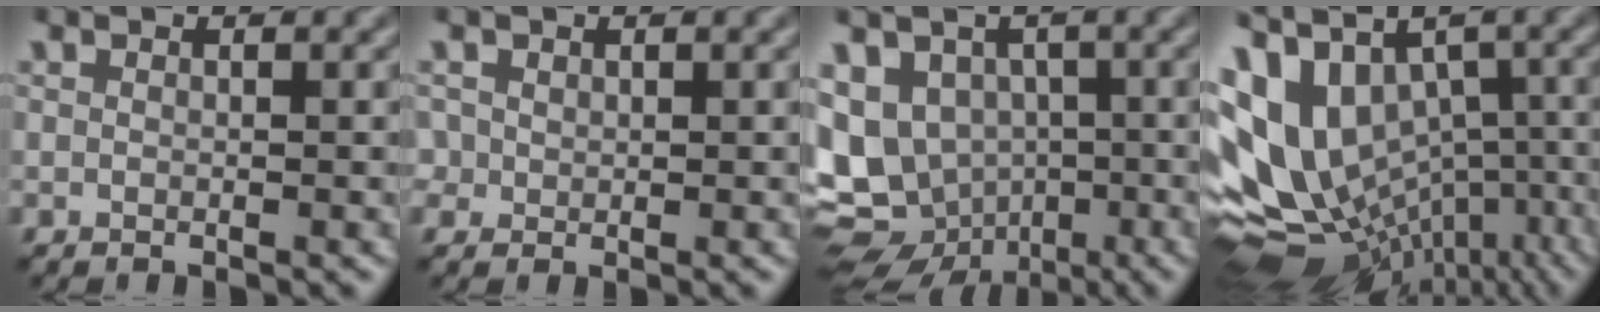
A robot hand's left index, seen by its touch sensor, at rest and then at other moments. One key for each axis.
{"total": 1.3, "fx": 0.4, "fy": 1.2, "fz": 0.2, "tx": -0.013, "ty": -0.002, "tz": 0.012}
{"total": 12.4, "fx": -2.4, "fy": 10.5, "fz": 6.2, "tx": -0.133, "ty": -0.019, "tz": -0.041}
{"total": 12.4, "fx": -0.1, "fy": 8.6, "fz": 9.0, "tx": -0.183, "ty": -0.002, "tz": 0.027}